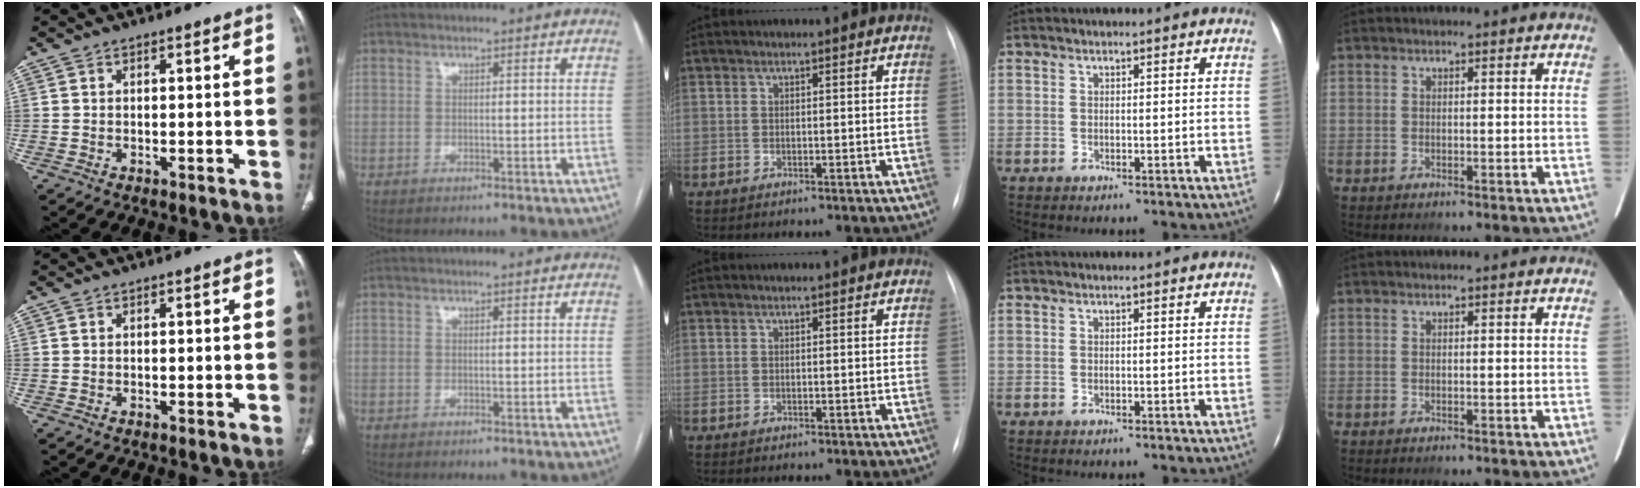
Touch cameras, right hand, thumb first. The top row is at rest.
{}